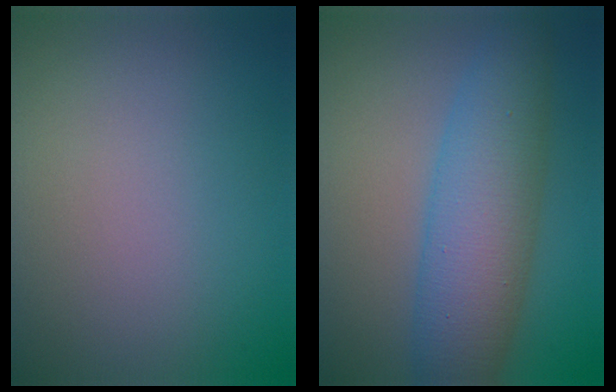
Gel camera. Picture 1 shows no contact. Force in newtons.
{"total": 7.5, "press": 7.5, "slide": 0.1}